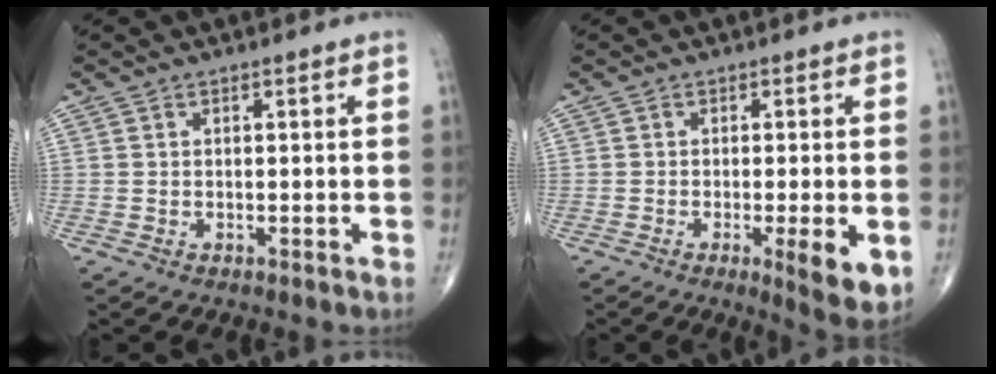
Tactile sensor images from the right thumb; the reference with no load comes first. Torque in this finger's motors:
{"motor_torque": [0.80, 0.97, 0.69, -0.14, 0.21]}